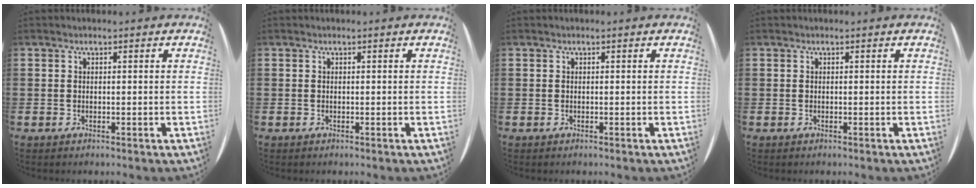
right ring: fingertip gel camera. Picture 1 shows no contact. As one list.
[{"total": 0.0}, {"total": 0.0}, {"total": 0.0}]